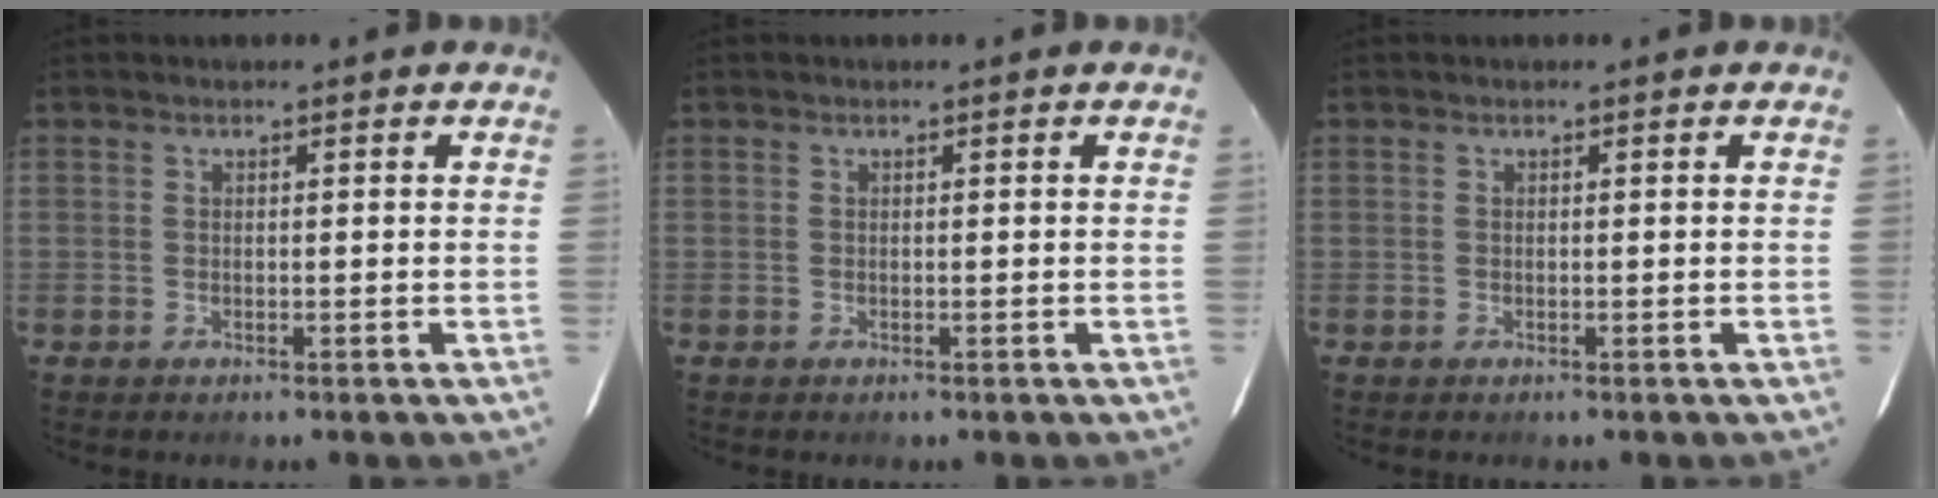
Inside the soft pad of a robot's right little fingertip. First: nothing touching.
{"total": 0.0}
{"total": 0.0}